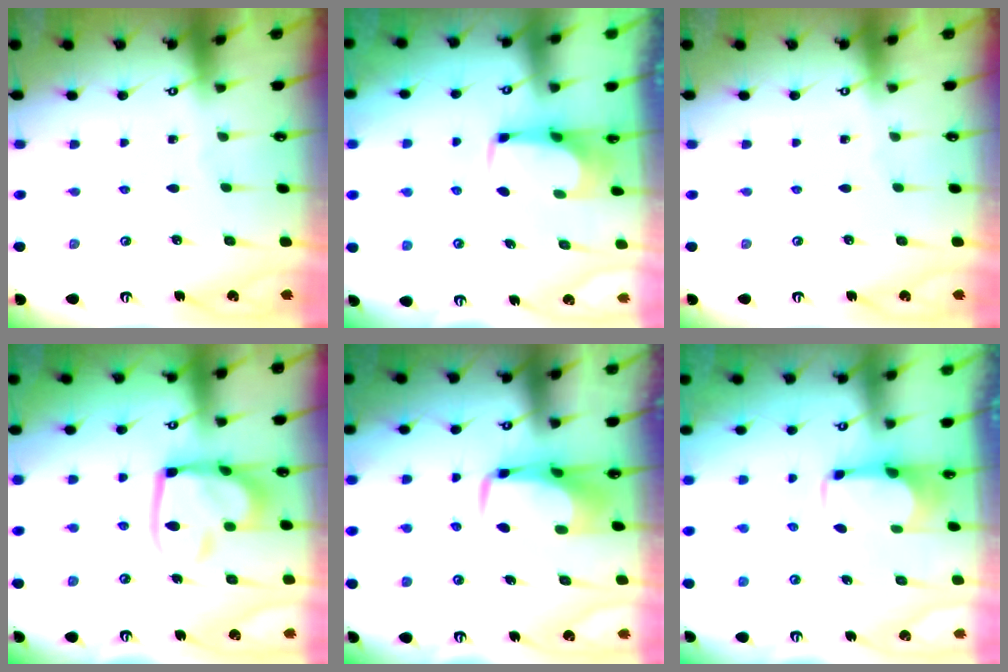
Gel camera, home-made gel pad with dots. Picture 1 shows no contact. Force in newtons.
{"total": 1.6, "press": 1.5, "slide": 0.3}
{"total": 0.0}
{"total": 15.4, "press": 15.3, "slide": 1.7}
{"total": 7.5, "press": 7.3, "slide": 1.5}
{"total": 1.9, "press": 1.8, "slide": 0.7}